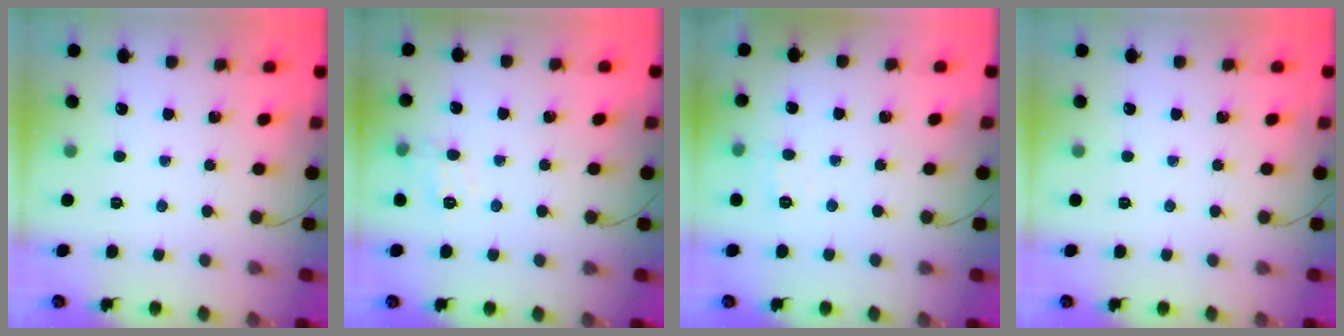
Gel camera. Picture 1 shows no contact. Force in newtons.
{"total": 8.6, "press": 8.5, "slide": 1.1}
{"total": 4.8, "press": 4.5, "slide": 1.7}
{"total": 0.0}